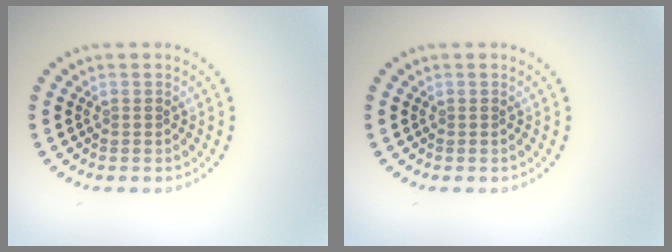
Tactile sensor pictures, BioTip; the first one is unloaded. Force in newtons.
{"total": 0.0}